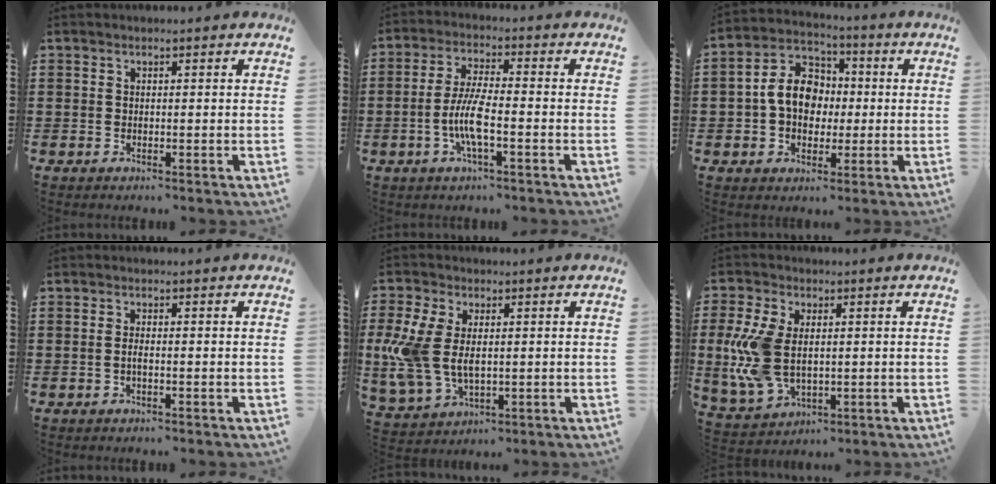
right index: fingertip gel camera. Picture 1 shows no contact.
{"total": 6.4, "force": [-2.0, 1.4, 6.0], "torque": [-0.135, -0.010, -0.045]}
{"total": 8.9, "force": [-0.3, 6.9, 5.6], "torque": [-0.131, 0.015, -0.012]}
{"total": 0.9, "force": [-0.5, 0.0, 0.8], "torque": [-0.015, -0.002, -0.008]}
{"total": 8.5, "force": [0.5, 5.4, 6.5], "torque": [-0.176, -0.001, 0.004]}
{"total": 9.8, "force": [0.5, 6.1, 7.6], "torque": [-0.192, 0.000, 0.008]}